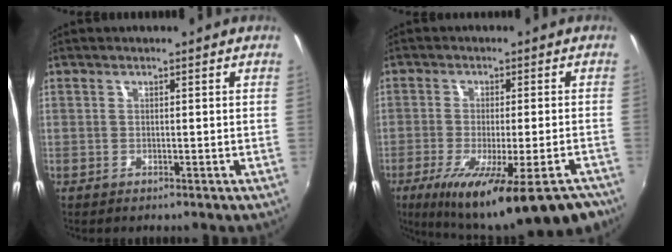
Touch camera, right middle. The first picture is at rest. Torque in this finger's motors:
{"motor_torque": [1.50, -0.63, 0.40, 0.21]}